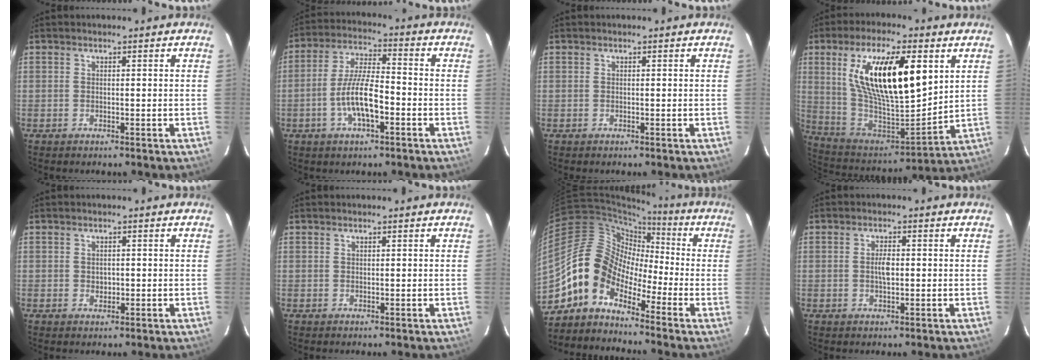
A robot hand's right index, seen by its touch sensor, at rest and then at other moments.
{"total": 9.5, "force": [-3.5, 2.8, 8.4], "torque": [-0.169, 0.002, -0.062]}
{"total": 0.0}
{"total": 22.8, "force": [7.9, 8.0, 19.9], "torque": [-0.366, 0.003, 0.150]}
{"total": 1.5, "force": [-0.1, 1.3, 0.6], "torque": [-0.006, 0.001, 0.001]}
{"total": 0.0}
{"total": 9.3, "force": [-5.2, 6.3, 4.4], "torque": [-0.072, 0.033, -0.124]}
{"total": 2.6, "force": [0.0, 1.1, 2.3], "torque": [-0.043, 0.002, -0.001]}